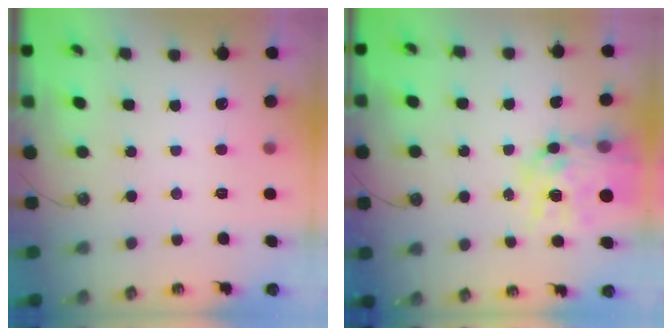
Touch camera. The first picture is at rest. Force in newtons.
{"total": 14.2, "press": 14.1, "slide": 1.5}